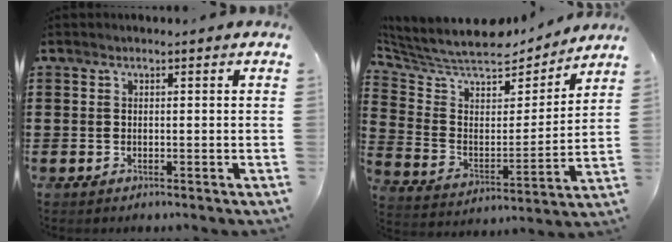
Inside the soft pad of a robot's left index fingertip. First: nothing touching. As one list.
[{"total": 7.9, "force": [7.1, 2.5, 2.4], "torque": [-0.085, -0.050, 0.120]}]